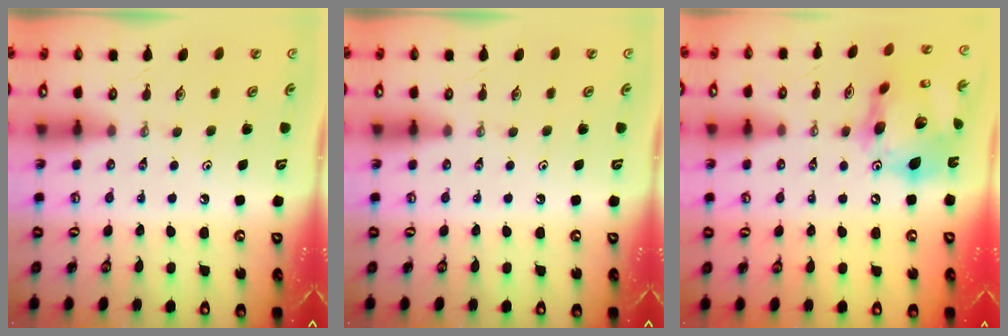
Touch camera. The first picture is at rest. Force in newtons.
{"total": 0.0}
{"total": 20.0, "press": 19.9, "slide": 2.2}